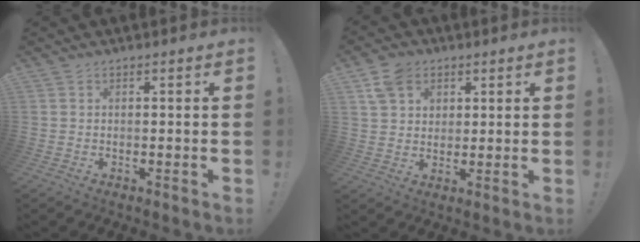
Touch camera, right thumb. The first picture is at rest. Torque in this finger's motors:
{"motor_torque": [0.10, 0.13, 0.05, 0.06, -0.05]}